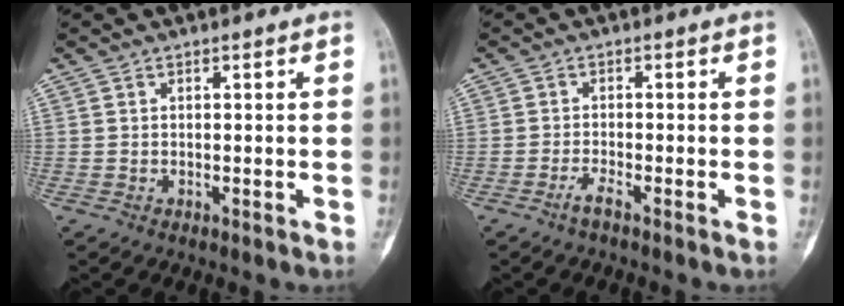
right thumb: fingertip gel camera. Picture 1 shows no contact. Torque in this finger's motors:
{"motor_torque": [0.26, -0.25, 0.00, -0.37, 0.00]}